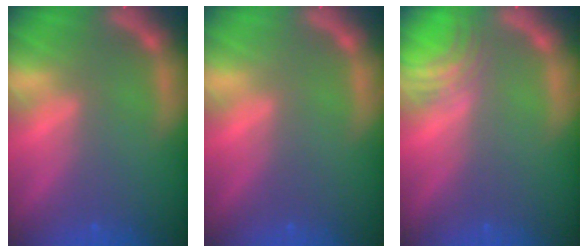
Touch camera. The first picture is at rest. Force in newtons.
{"total": 0.0}
{"total": 3.4}